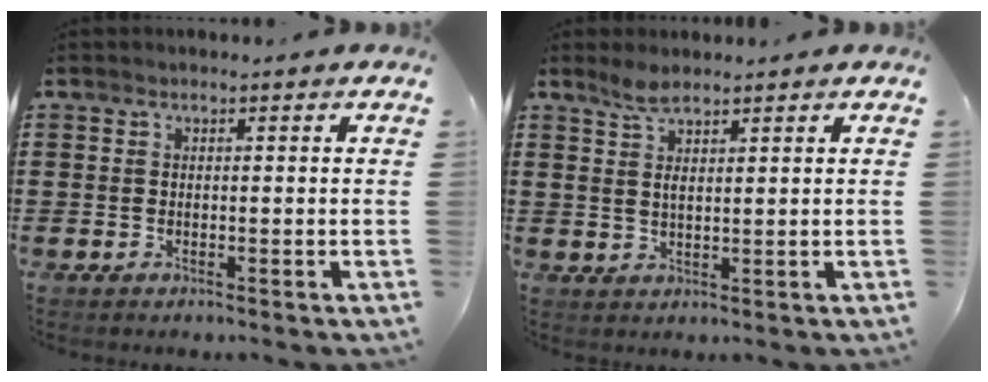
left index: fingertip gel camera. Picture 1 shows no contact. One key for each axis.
{"total": 3.0, "fx": 2.0, "fy": 0.8, "fz": 2.0, "tx": -0.044, "ty": 0.005, "tz": 0.036}